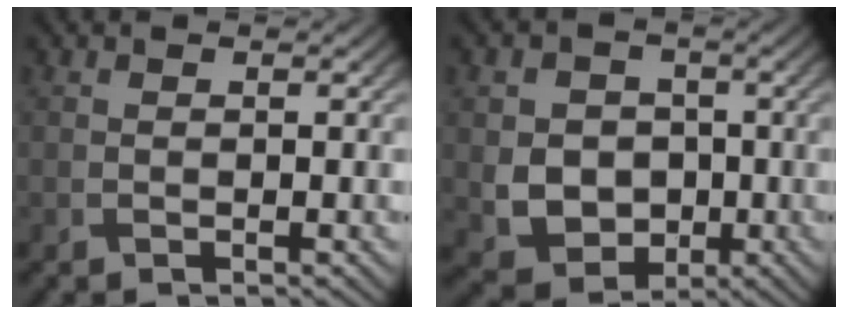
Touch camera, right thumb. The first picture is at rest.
{"total": 6.8, "force": [-0.9, 5.9, 3.4], "torque": [-0.083, -0.014, -0.027]}